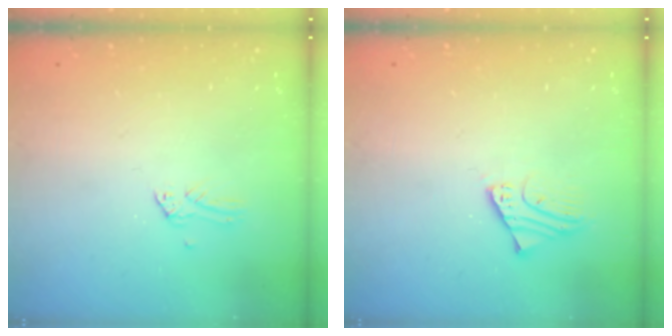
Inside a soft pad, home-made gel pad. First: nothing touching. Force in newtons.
{"total": 2.6, "press": 2.6, "slide": 0.2}